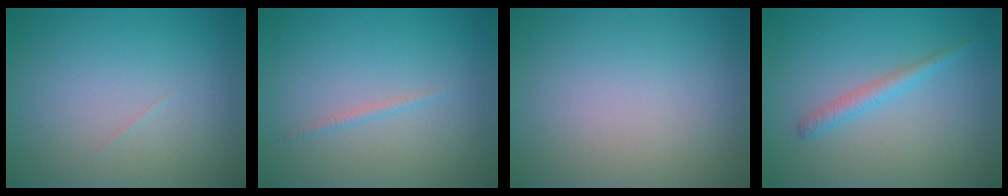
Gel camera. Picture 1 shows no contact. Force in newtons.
{"total": 0.6, "press": 0.6, "slide": 0.0}
{"total": 0.0}
{"total": 1.5, "press": 1.5, "slide": 0.2}